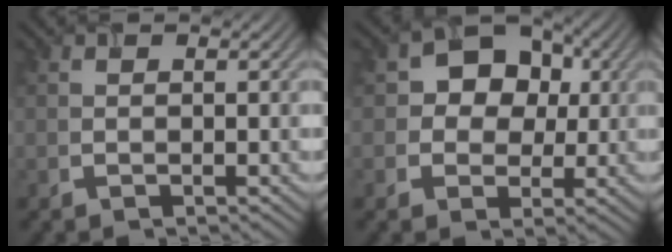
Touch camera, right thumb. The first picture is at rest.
{"total": 7.9, "force": [1.7, 6.6, 4.0], "torque": [-0.074, 0.020, 0.005]}